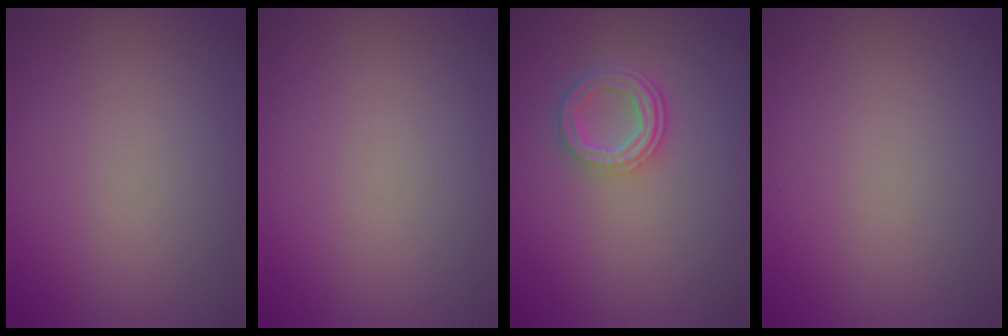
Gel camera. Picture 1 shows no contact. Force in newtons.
{"total": 0.0}
{"total": 3.7, "press": 2.8, "slide": 2.4}
{"total": 0.0}